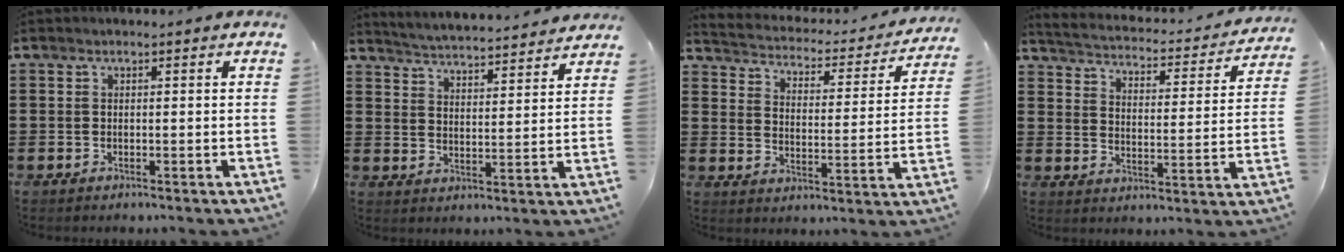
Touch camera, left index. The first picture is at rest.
{"total": 4.1, "force": [4.1, -0.5, 0.1], "torque": [-0.024, -0.034, 0.068]}
{"total": 2.6, "force": [2.5, 0.5, 0.3], "torque": [-0.026, -0.026, 0.034]}
{"total": 2.7, "force": [2.7, -0.1, 0.4], "torque": [-0.030, -0.027, 0.036]}